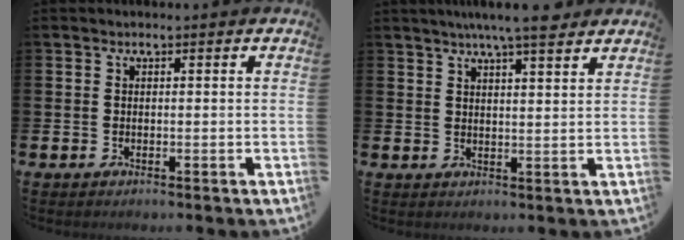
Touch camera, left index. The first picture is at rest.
{"total": 5.8, "force": [5.3, 0.0, 2.4], "torque": [-0.049, -0.019, 0.091]}